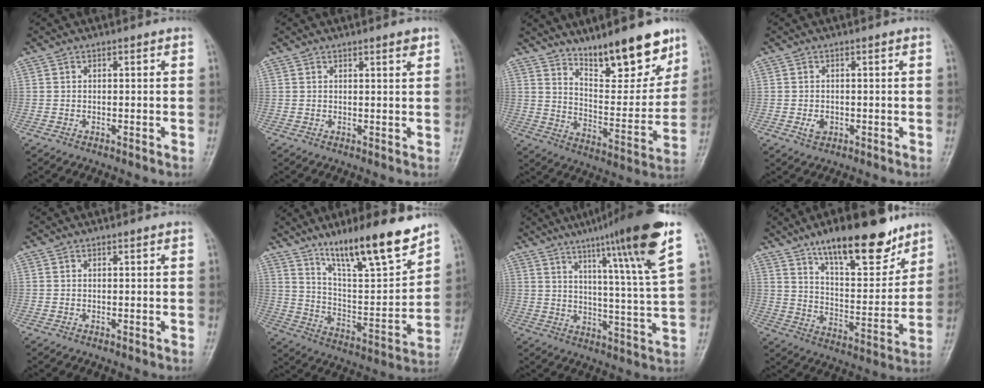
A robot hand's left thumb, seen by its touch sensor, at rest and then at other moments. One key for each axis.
{"total": 1.6, "fx": 1.1, "fy": 0.3, "fz": 1.2, "tx": -0.015, "ty": -0.005, "tz": 0.014}
{"total": 16.8, "fx": 12.0, "fy": 5.1, "fz": 10.6, "tx": -0.114, "ty": -0.085, "tz": 0.199}
{"total": 1.9, "fx": -0.4, "fy": 1.4, "fz": 1.2, "tx": -0.019, "ty": -0.001, "tz": -0.006}
{"total": 0.0}
{"total": 18.1, "fx": 13.2, "fy": 3.4, "fz": 11.9, "tx": -0.167, "ty": -0.080, "tz": 0.227}
{"total": 19.4, "fx": 10.9, "fy": 0.6, "fz": 16.0, "tx": -0.225, "ty": -0.042, "tz": 0.153}
{"total": 18.7, "fx": 13.0, "fy": 6.3, "fz": 11.8, "tx": -0.138, "ty": -0.076, "tz": 0.212}